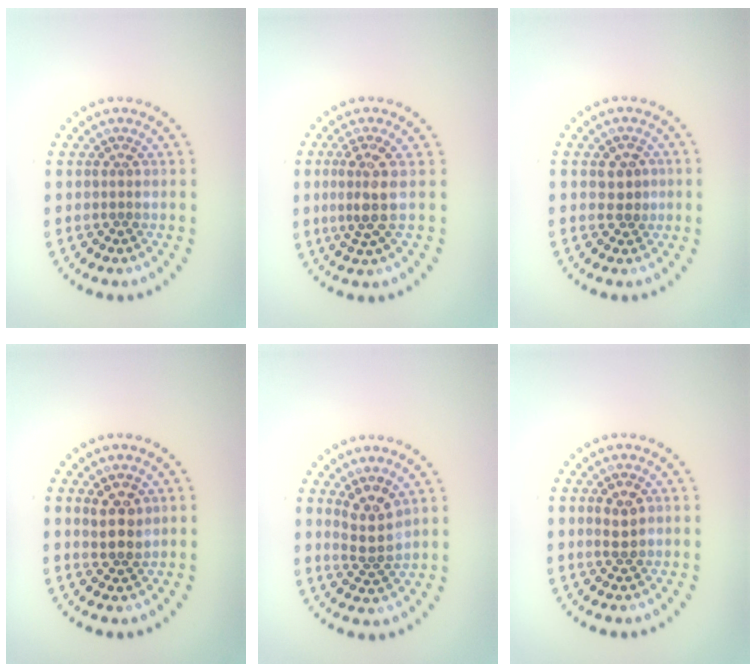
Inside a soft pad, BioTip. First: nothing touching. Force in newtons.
{"total": 2.9, "press": 2.3, "slide": 1.8}
{"total": 1.9, "press": 1.8, "slide": 0.5}
{"total": 2.5, "press": 2.3, "slide": 1.0}
{"total": 2.8, "press": 2.6, "slide": 1.2}
{"total": 1.8, "press": 1.8, "slide": 0.1}